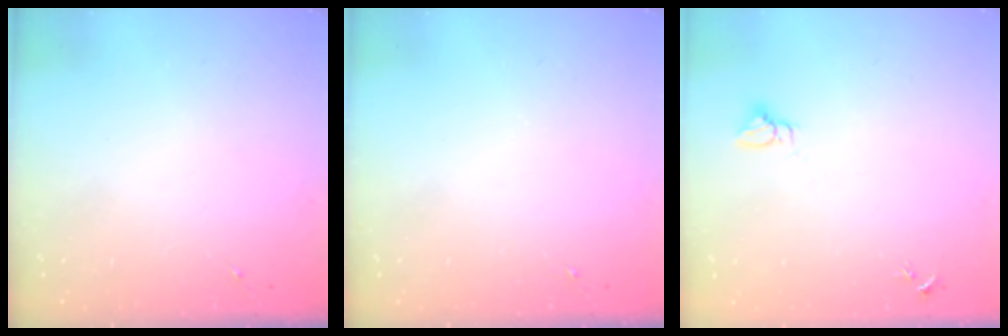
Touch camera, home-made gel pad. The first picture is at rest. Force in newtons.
{"total": 0.0}
{"total": 3.0, "press": 3.0, "slide": 0.1}